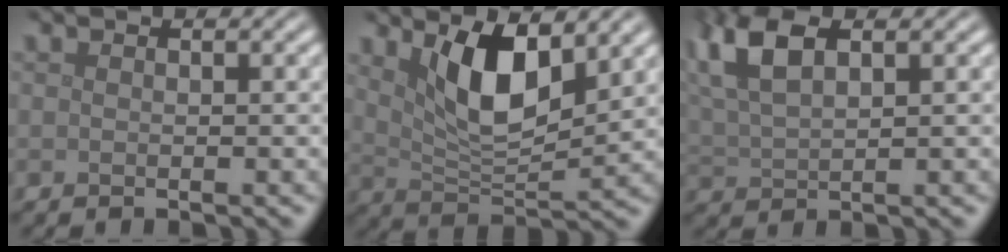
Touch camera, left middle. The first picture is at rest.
{"total": 6.7, "force": [2.9, 2.6, 5.4], "torque": [-0.102, -0.007, 0.055]}
{"total": 6.4, "force": [3.0, 2.9, 4.8], "torque": [-0.117, 0.016, 0.060]}